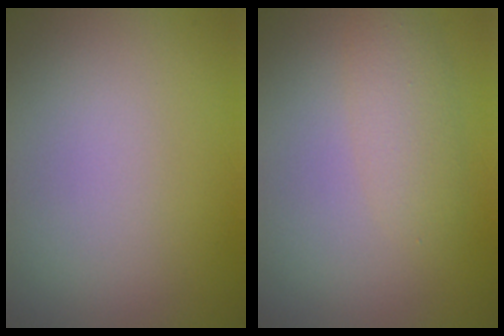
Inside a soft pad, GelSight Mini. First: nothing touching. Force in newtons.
{"total": 2.4, "press": 2.4, "slide": 0.2}